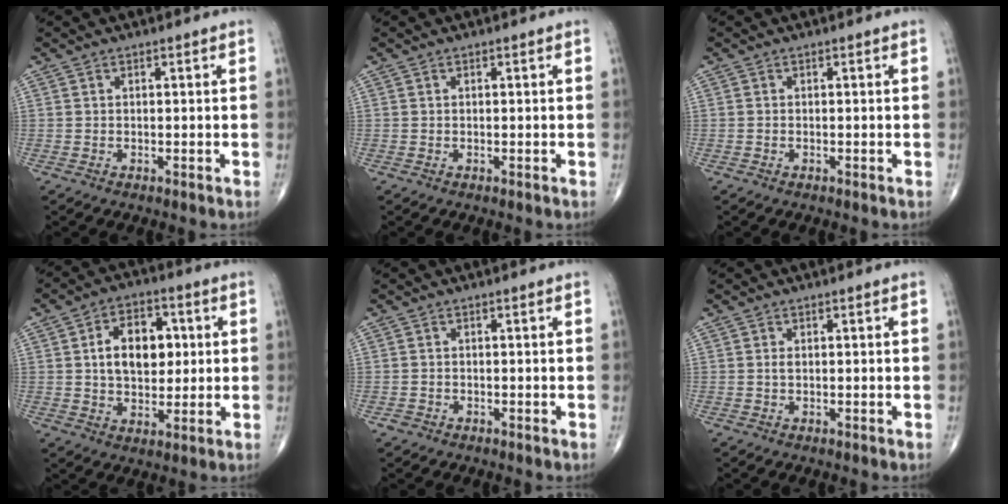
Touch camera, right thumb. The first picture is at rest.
{"total": 0.0}
{"total": 0.0}
{"total": 11.8, "force": [1.9, 7.8, 8.7], "torque": [-0.107, 0.006, 0.031]}
{"total": 1.1, "force": [-0.6, 0.9, 0.2], "torque": [-0.005, 0.006, -0.012]}
{"total": 0.7, "force": [0.1, 0.3, 0.6], "torque": [-0.016, 0.000, 0.002]}